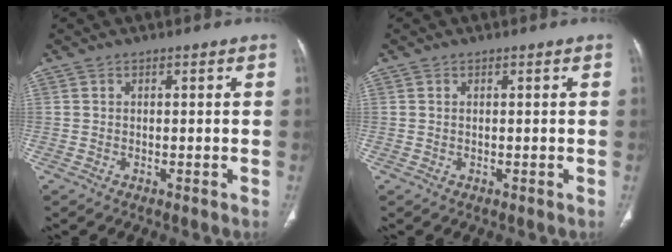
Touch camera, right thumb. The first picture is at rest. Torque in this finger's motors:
{"motor_torque": [-0.34, 0.00, -0.40, 0.22, 0.10]}